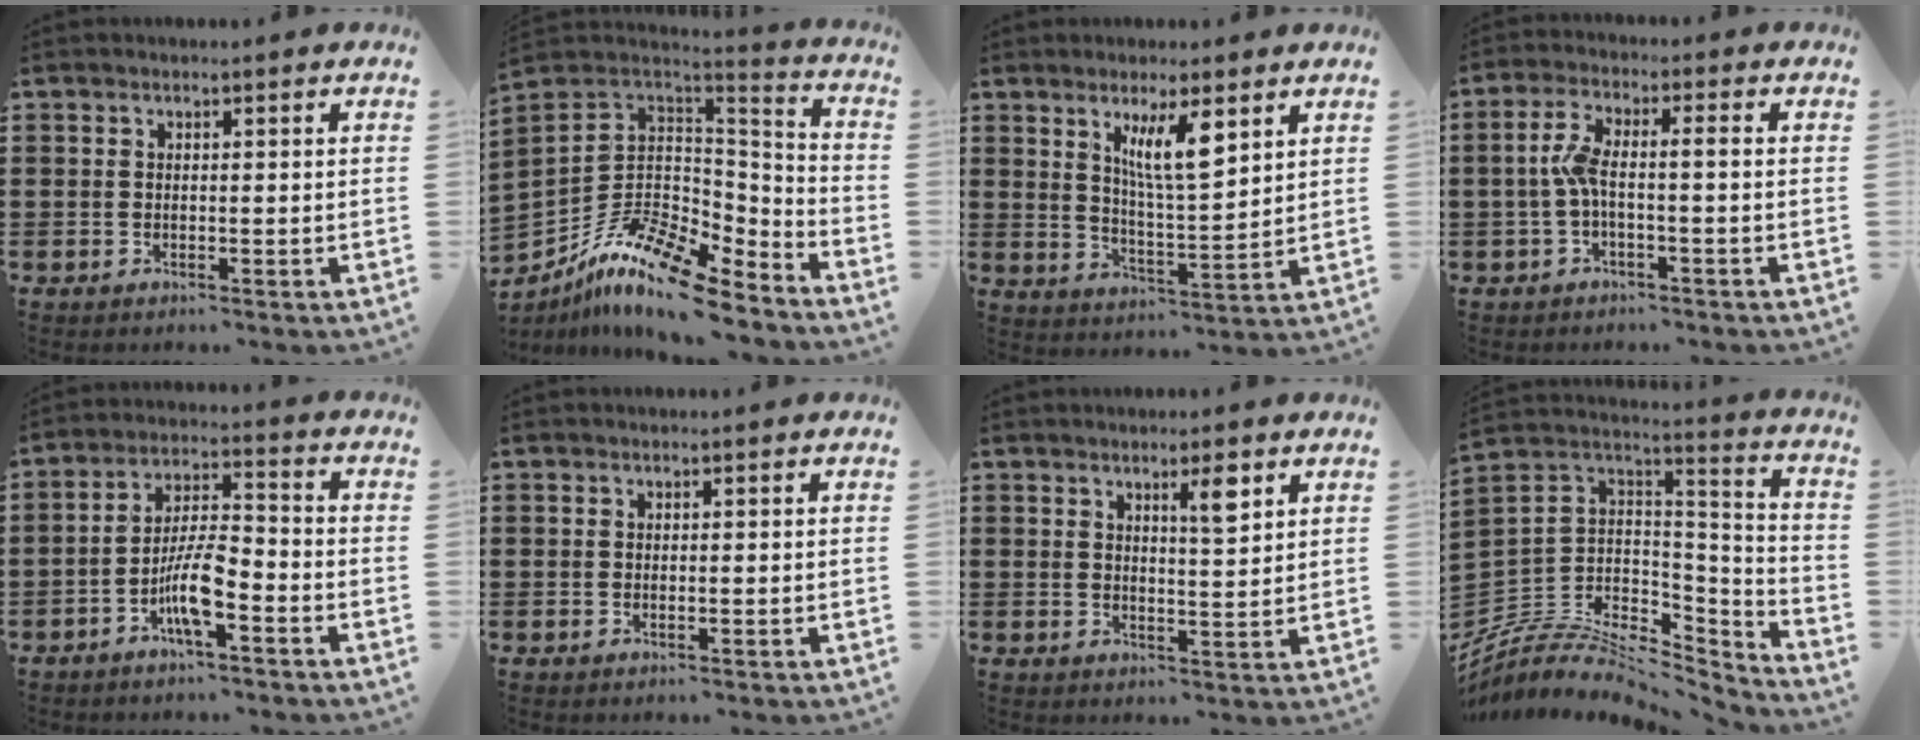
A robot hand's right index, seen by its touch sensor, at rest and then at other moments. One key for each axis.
{"total": 13.1, "fx": -8.7, "fy": 4.8, "fz": 8.5, "tx": -0.177, "ty": 0.013, "tz": -0.164}
{"total": 8.1, "fx": 4.1, "fy": 1.9, "fz": 6.7, "tx": -0.125, "ty": -0.005, "tz": 0.066}
{"total": 4.7, "fx": -1.0, "fy": 0.8, "fz": 4.5, "tx": -0.104, "ty": -0.004, "tz": -0.028}
{"total": 7.5, "fx": -3.6, "fy": 1.9, "fz": 6.3, "tx": -0.132, "ty": -0.001, "tz": -0.070}
{"total": 0.0}
{"total": 4.6, "fx": 2.8, "fy": 0.8, "fz": 3.6, "tx": -0.052, "ty": -0.004, "tz": 0.041}
{"total": 7.3, "fx": -5.2, "fy": 4.0, "fz": 3.3, "tx": -0.077, "ty": -0.003, "tz": -0.099}